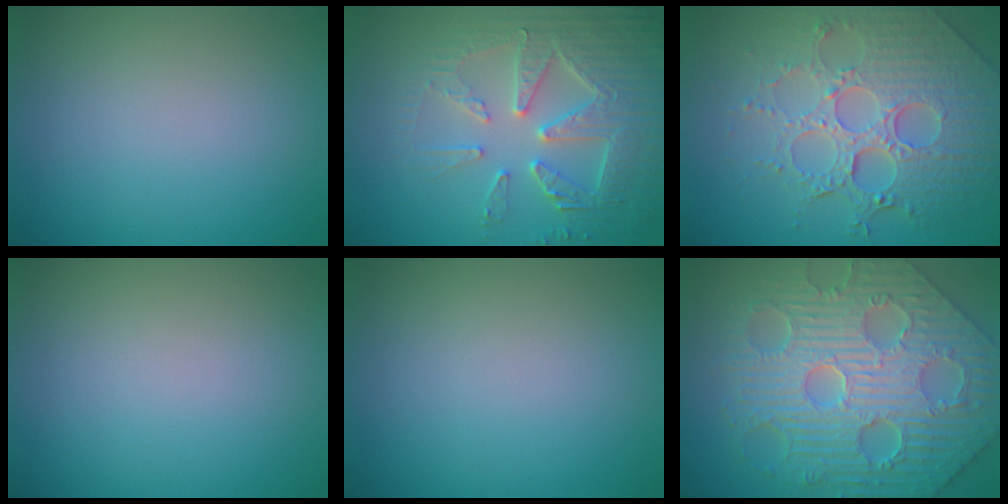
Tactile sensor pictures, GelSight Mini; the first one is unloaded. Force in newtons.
{"total": 6.2, "press": 5.4, "slide": 3.1}
{"total": 8.1, "press": 6.0, "slide": 5.5}
{"total": 0.0}
{"total": 0.0}
{"total": 10.1, "press": 7.9, "slide": 6.2}